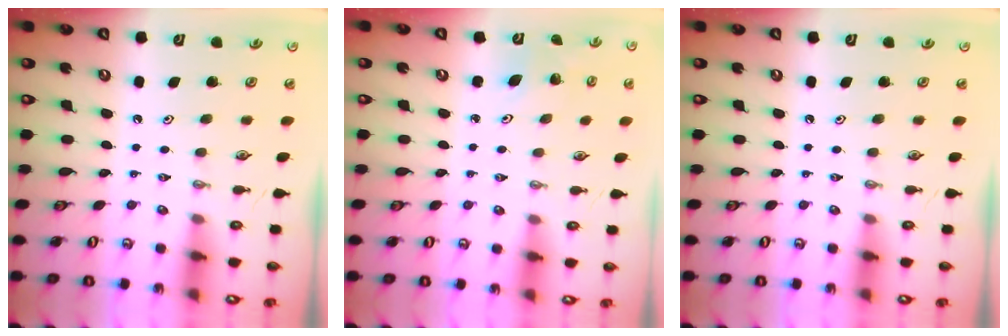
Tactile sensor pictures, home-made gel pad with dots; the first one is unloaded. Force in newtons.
{"total": 2.8, "press": 2.5, "slide": 1.3}
{"total": 0.0}